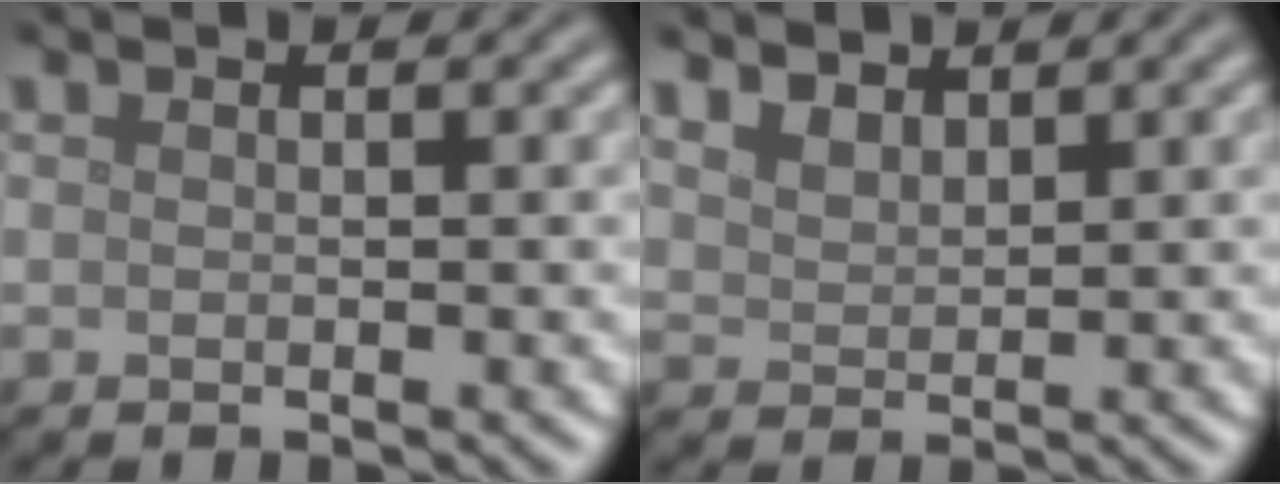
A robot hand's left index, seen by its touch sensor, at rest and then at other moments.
{"total": 2.9, "force": [2.4, 1.3, 0.9], "torque": [-0.028, 0.000, 0.051]}